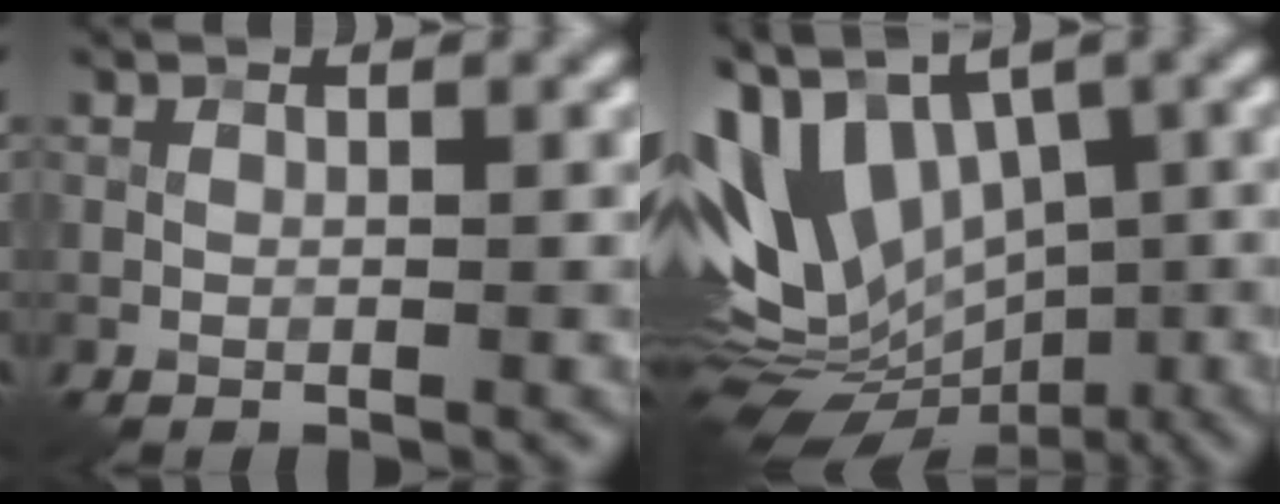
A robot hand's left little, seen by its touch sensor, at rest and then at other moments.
{"total": 12.3, "force": [0.9, 8.0, 9.3], "torque": [-0.188, 0.017, 0.007]}